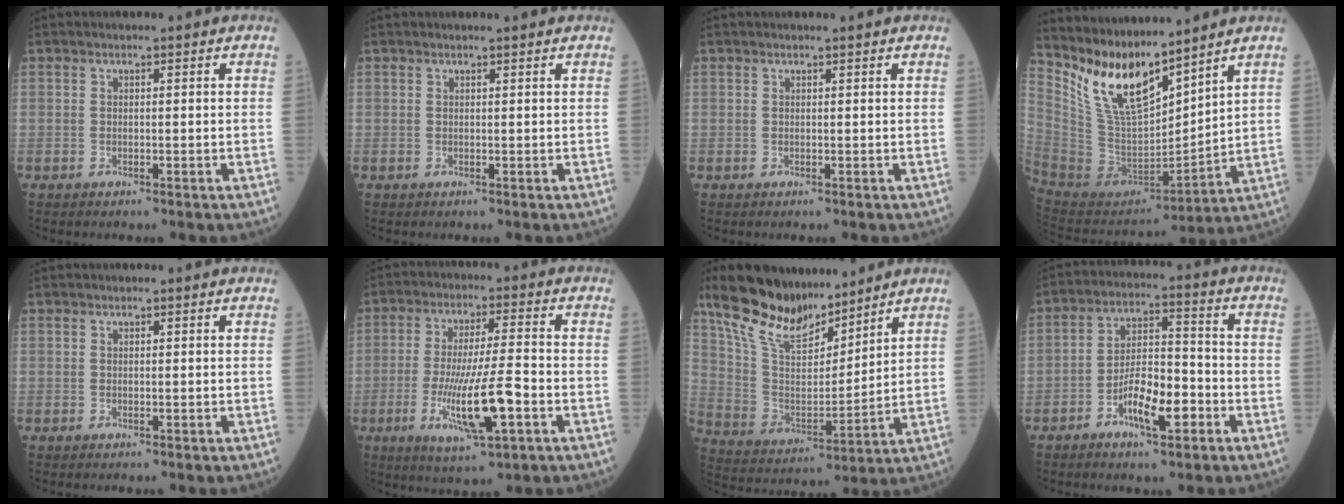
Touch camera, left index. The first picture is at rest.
{"total": 1.7, "force": [1.6, -0.2, 0.7], "torque": [-0.010, 0.007, 0.020]}
{"total": 1.4, "force": [1.3, -0.2, 0.6], "torque": [-0.009, 0.006, 0.017]}
{"total": 14.3, "force": [11.2, 3.7, 8.1], "torque": [-0.167, -0.001, 0.229]}
{"total": 0.0}
{"total": 11.6, "force": [-3.9, 1.2, 10.9], "torque": [-0.206, -0.016, -0.065]}
{"total": 15.1, "force": [12.3, 4.3, 7.7], "torque": [-0.149, 0.006, 0.234]}
{"total": 8.9, "force": [-4.2, 2.8, 7.3], "torque": [-0.139, 0.010, -0.073]}